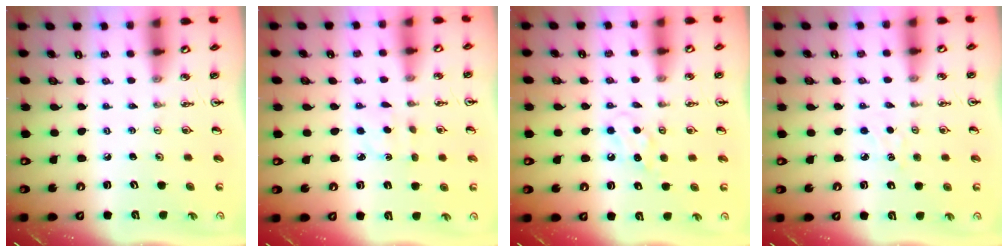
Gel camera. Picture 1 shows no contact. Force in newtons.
{"total": 2.0, "press": 1.9, "slide": 0.7}
{"total": 6.7, "press": 6.7, "slide": 0.9}
{"total": 3.3, "press": 3.3, "slide": 0.5}